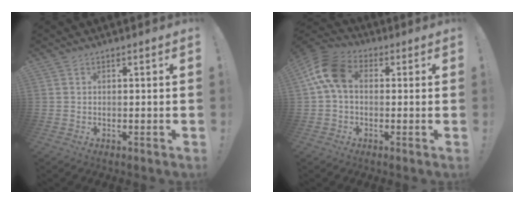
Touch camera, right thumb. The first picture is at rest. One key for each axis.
{"total": 12.1, "fx": 1.9, "fy": 7.9, "fz": 8.9, "tx": -0.172, "ty": 0.014, "tz": 0.043}